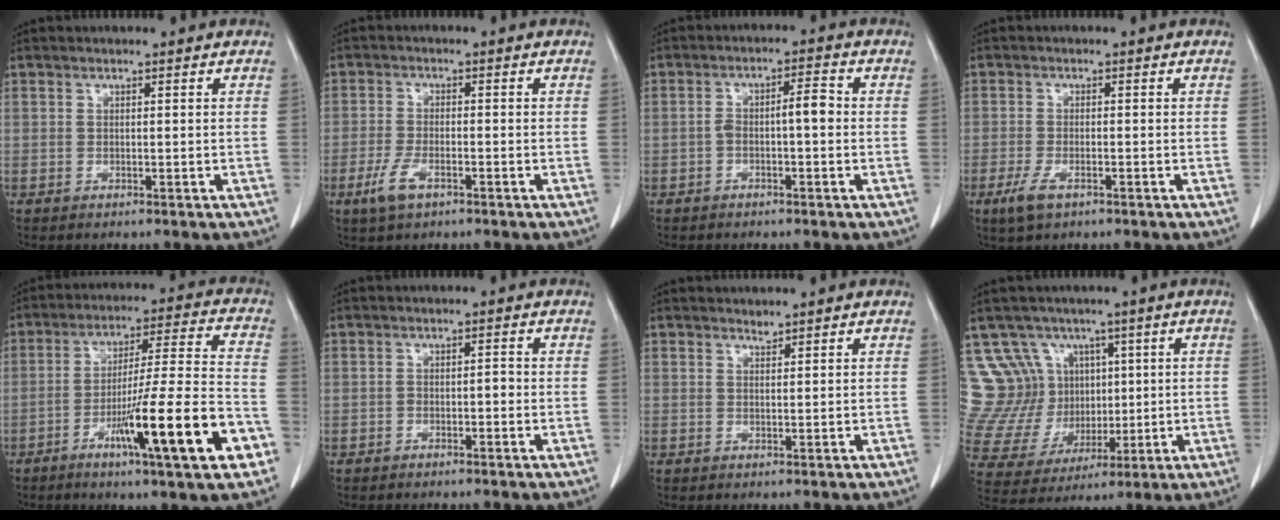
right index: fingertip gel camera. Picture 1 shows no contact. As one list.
[{"total": 4.4, "force": [-2.4, 1.6, 3.4], "torque": [-0.077, -0.005, -0.041]}, {"total": 4.1, "force": [-0.6, 1.0, 4.0], "torque": [-0.069, 0.021, -0.008]}, {"total": 3.4, "force": [-1.9, 1.2, 2.6], "torque": [-0.061, -0.004, -0.032]}, {"total": 18.1, "force": [-7.7, 0.5, 16.4], "torque": [-0.248, -0.008, -0.118]}, {"total": 1.5, "force": [-0.6, 0.7, 1.2], "torque": [-0.017, 0.005, -0.010]}, {"total": 0.7, "force": [0.7, 0.0, 0.1], "torque": [-0.006, -0.005, 0.013]}, {"total": 12.6, "force": [4.9, 11.1, 3.2], "torque": [-0.081, 0.057, 0.122]}]